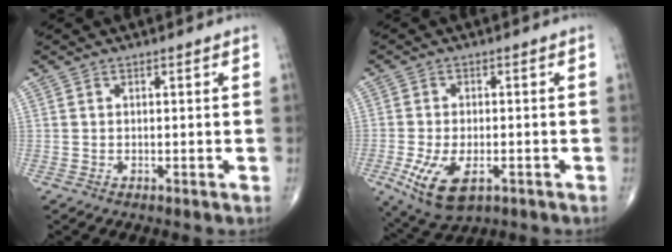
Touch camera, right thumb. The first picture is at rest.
{"total": 9.7, "force": [-3.6, 4.8, 7.7], "torque": [-0.151, -0.002, -0.053]}